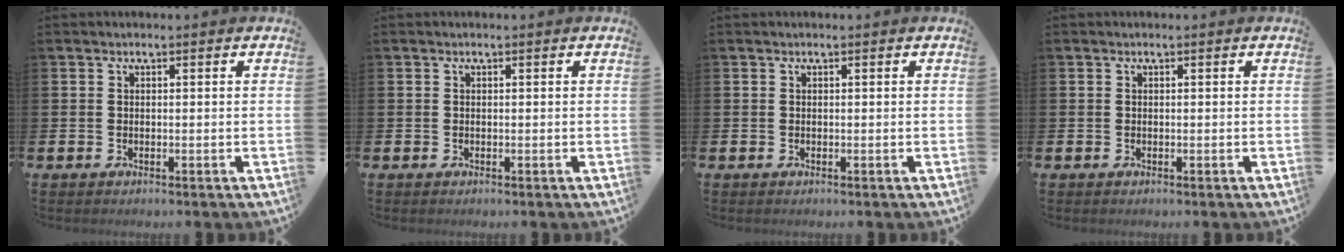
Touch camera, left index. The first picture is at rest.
{"total": 0.0}
{"total": 0.0}
{"total": 0.0}